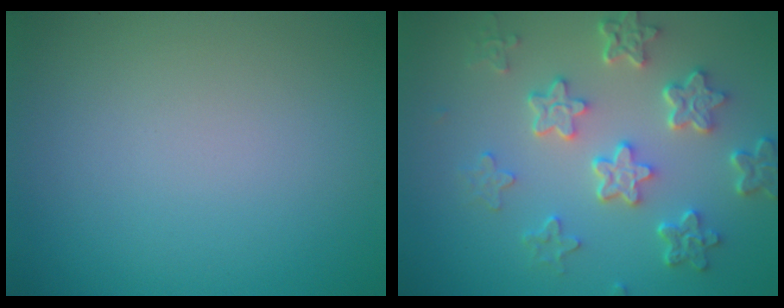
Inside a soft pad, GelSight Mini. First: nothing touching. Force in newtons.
{"total": 5.8, "press": 4.3, "slide": 3.8}